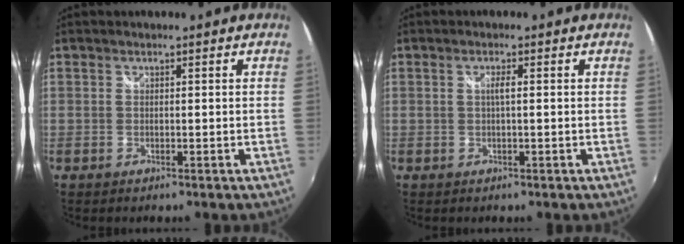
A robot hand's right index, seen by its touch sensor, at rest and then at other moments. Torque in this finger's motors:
{"motor_torque": [0.36, -0.15, 0.16, 0.06]}